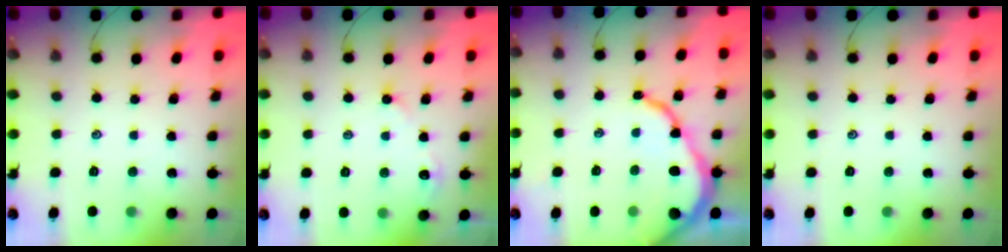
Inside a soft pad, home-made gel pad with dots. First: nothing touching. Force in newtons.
{"total": 3.2, "press": 3.1, "slide": 0.7}
{"total": 10.0, "press": 10.0, "slide": 0.9}
{"total": 0.0}